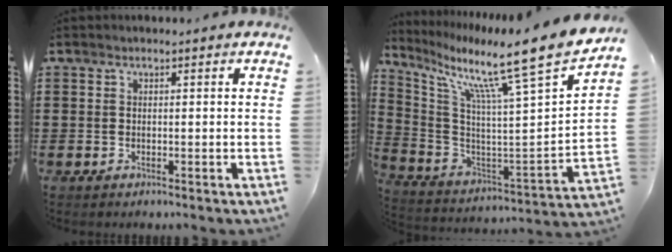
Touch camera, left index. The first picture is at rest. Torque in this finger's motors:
{"motor_torque": [1.17, -0.97, 0.82, 0.21]}